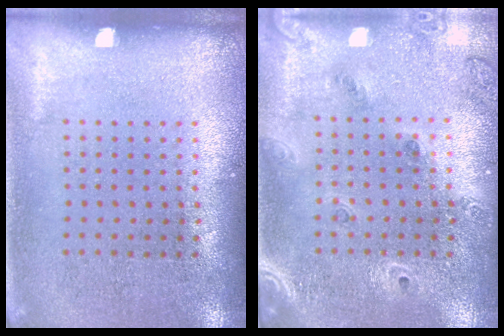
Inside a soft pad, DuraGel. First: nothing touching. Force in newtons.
{"total": 1.5, "press": 1.5, "slide": 0.4}